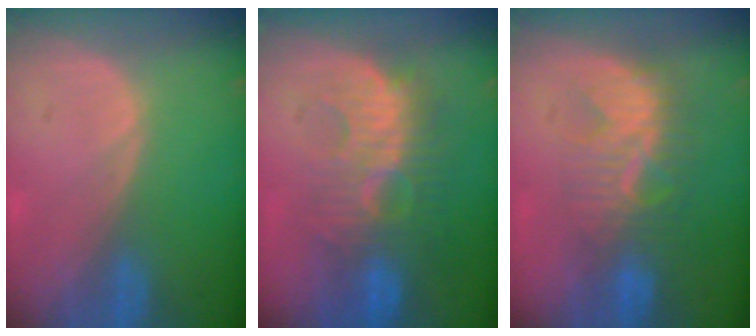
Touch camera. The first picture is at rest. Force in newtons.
{"total": 9.4, "press": 9.2, "slide": 2.0}
{"total": 8.1, "press": 7.9, "slide": 1.8}